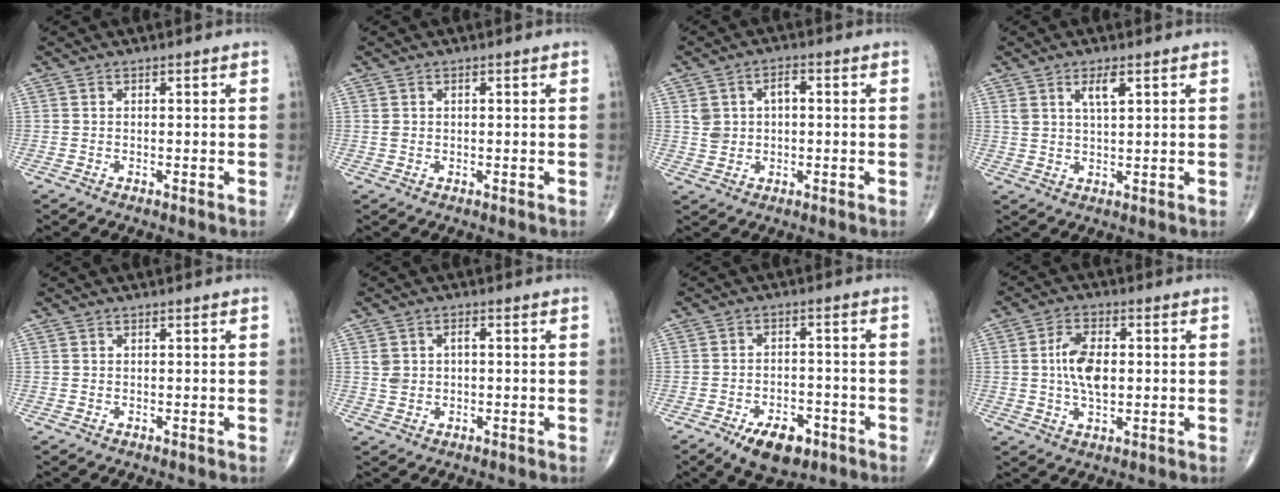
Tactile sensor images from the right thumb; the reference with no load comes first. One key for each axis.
{"total": 1.0, "fx": 0.2, "fy": 0.7, "fz": 0.6, "tx": -0.013, "ty": 0.004, "tz": 0.008}
{"total": 5.6, "fx": 0.8, "fy": 4.1, "fz": 3.7, "tx": -0.053, "ty": 0.013, "tz": 0.016}
{"total": 3.8, "fx": 1.9, "fy": 1.2, "fz": 3.1, "tx": -0.056, "ty": -0.010, "tz": 0.037}
{"total": 0.0}
{"total": 3.6, "fx": 0.4, "fy": 2.6, "fz": 2.5, "tx": -0.043, "ty": 0.010, "tz": 0.010}
{"total": 9.1, "fx": -5.2, "fy": 4.6, "fz": 5.8, "tx": -0.076, "ty": 0.021, "tz": -0.079}
{"total": 8.2, "fx": 0.4, "fy": 4.4, "fz": 6.9, "tx": -0.126, "ty": 0.004, "tz": 0.005}